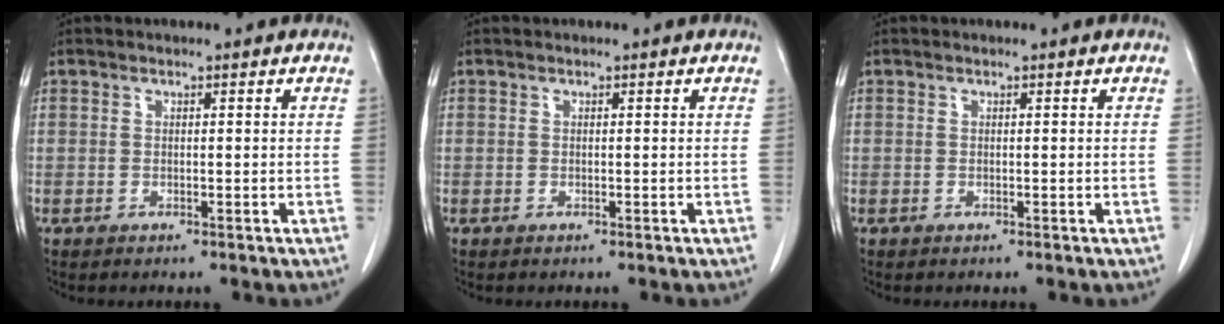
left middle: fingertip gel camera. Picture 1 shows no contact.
{"total": 0.0}
{"total": 0.0}